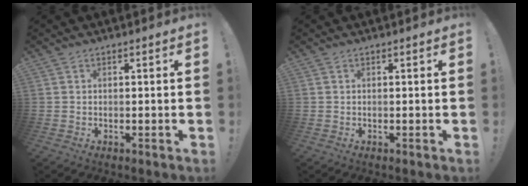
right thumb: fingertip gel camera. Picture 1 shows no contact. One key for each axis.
{"total": 0.0}